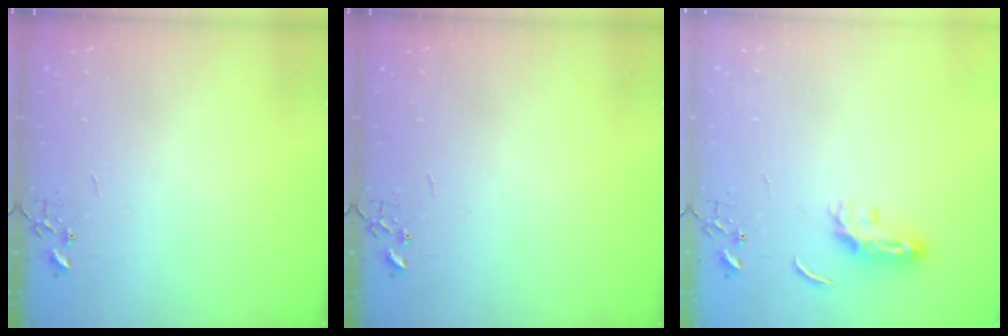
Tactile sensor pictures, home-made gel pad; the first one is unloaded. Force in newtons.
{"total": 0.0}
{"total": 5.6, "press": 5.6, "slide": 0.5}